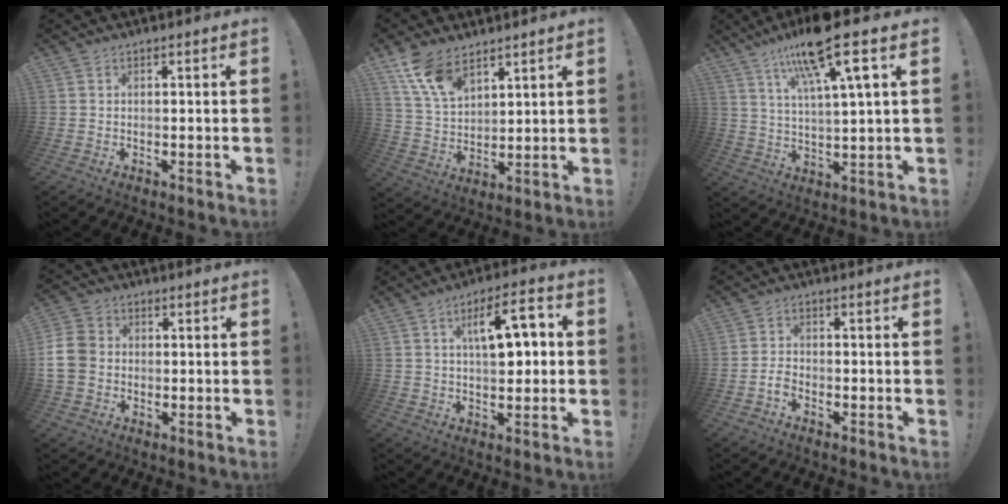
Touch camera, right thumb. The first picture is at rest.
{"total": 11.6, "force": [8.0, 6.1, 5.8], "torque": [-0.114, -0.039, 0.157]}
{"total": 15.5, "force": [9.1, 1.8, 12.4], "torque": [-0.210, -0.040, 0.136]}
{"total": 10.4, "force": [-0.8, 8.6, 5.8], "torque": [-0.130, 0.013, -0.011]}
{"total": 11.5, "force": [2.4, 5.3, 10.0], "torque": [-0.135, 0.003, 0.036]}
{"total": 3.0, "force": [-2.1, 1.5, 1.7], "torque": [-0.037, 0.008, -0.036]}